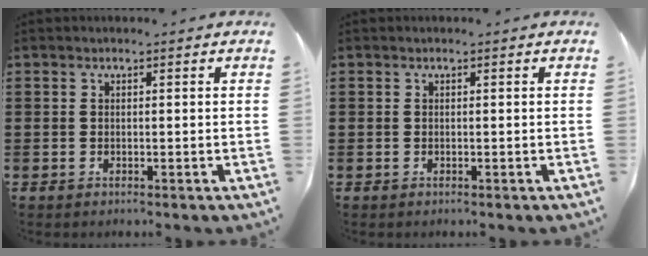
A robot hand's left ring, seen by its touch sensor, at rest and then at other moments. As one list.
[{"total": 0.0}]